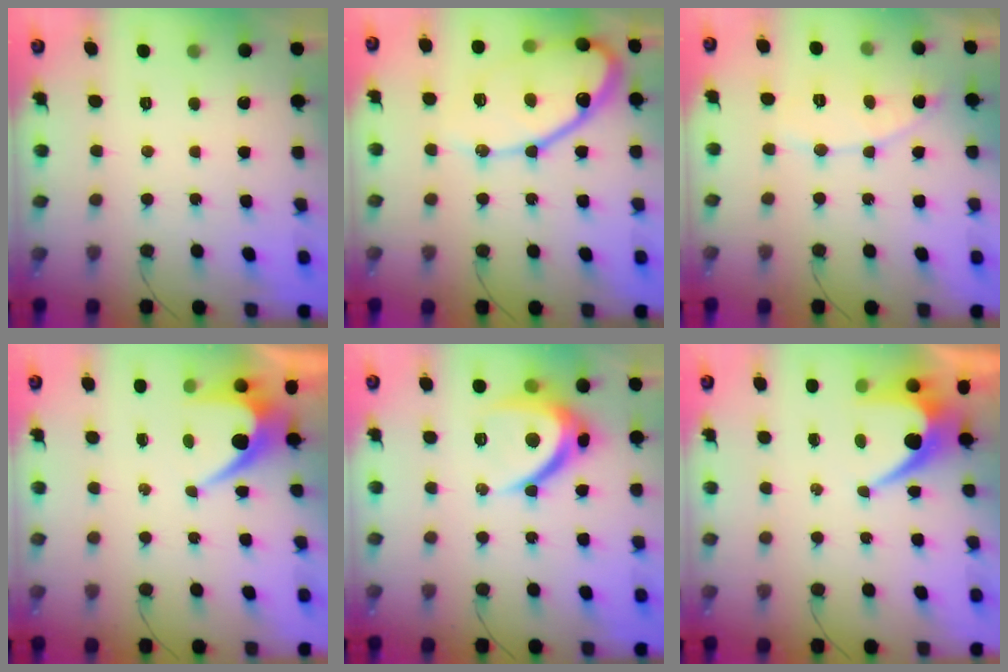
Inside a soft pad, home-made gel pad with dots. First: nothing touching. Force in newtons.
{"total": 17.9, "press": 17.8, "slide": 1.6}
{"total": 7.2, "press": 7.2, "slide": 0.6}
{"total": 7.3, "press": 7.3, "slide": 0.3}
{"total": 10.6, "press": 10.6, "slide": 0.6}
{"total": 8.1, "press": 8.1, "slide": 0.4}